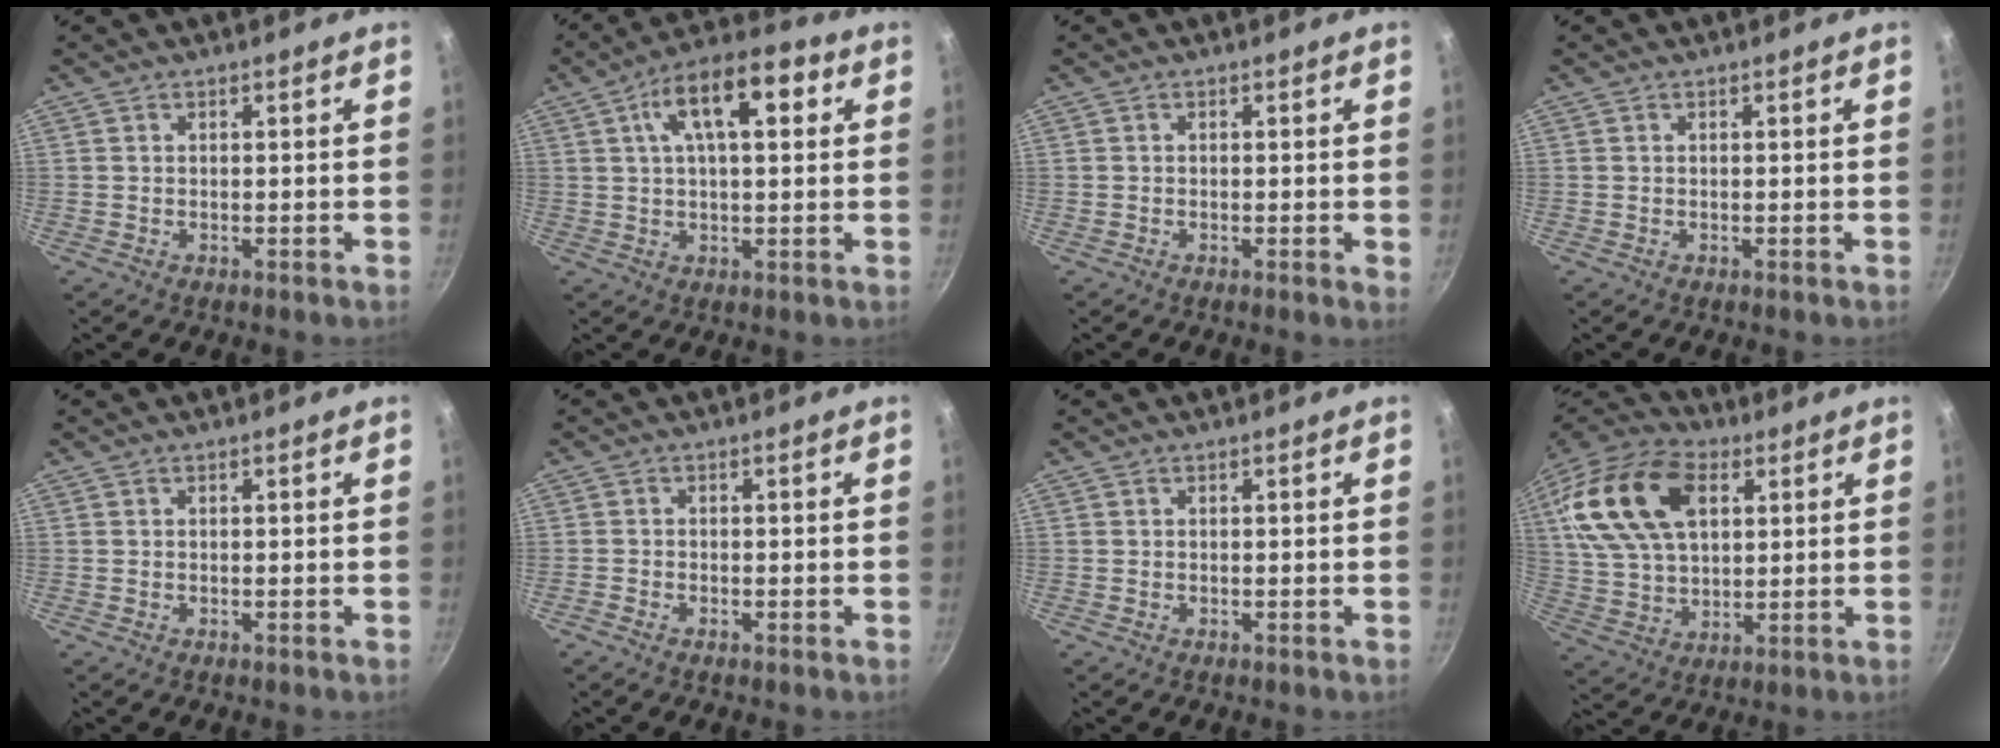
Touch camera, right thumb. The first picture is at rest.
{"total": 13.6, "force": [4.3, 6.1, 11.4], "torque": [-0.167, 0.021, 0.059]}
{"total": 1.0, "force": [-0.1, 0.0, 1.0], "torque": [-0.015, -0.004, -0.002]}
{"total": 0.0}
{"total": 0.0}
{"total": 0.8, "force": [-0.6, 0.2, 0.5], "torque": [-0.019, 0.000, -0.016]}
{"total": 0.0}
{"total": 22.3, "force": [7.1, 13.8, 16.0], "torque": [-0.298, 0.002, 0.129]}